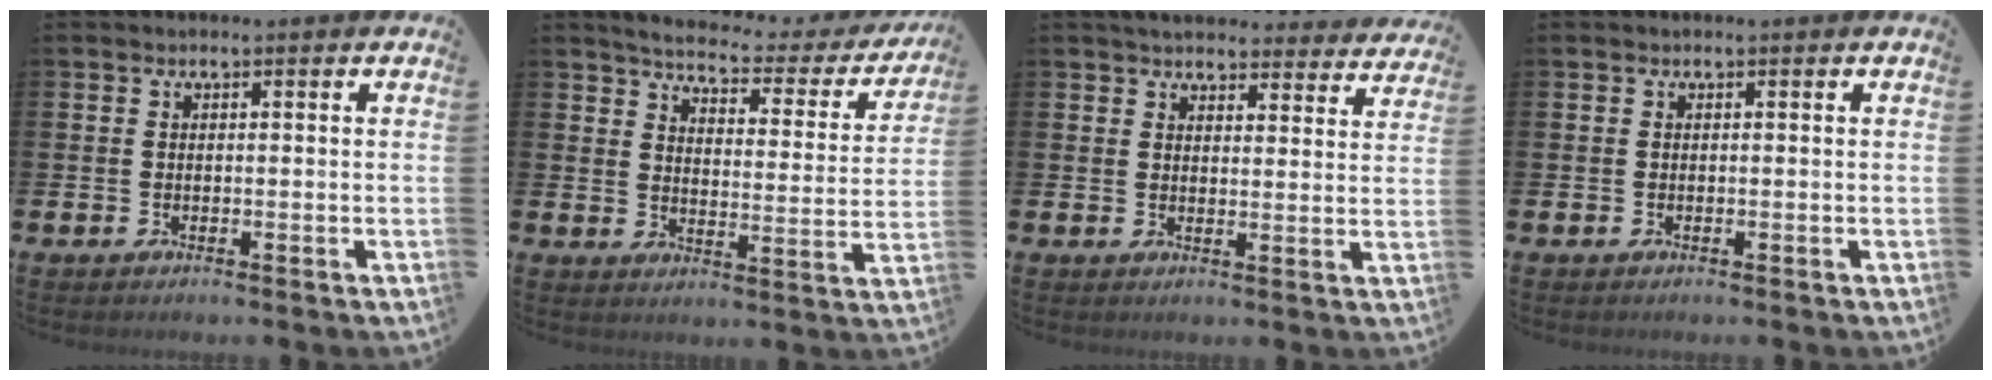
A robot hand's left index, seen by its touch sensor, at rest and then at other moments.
{"total": 4.4, "force": [4.0, 1.0, 1.4], "torque": [-0.043, -0.035, 0.059]}
{"total": 4.5, "force": [4.4, 0.8, 0.5], "torque": [-0.019, -0.023, 0.079]}
{"total": 0.0}